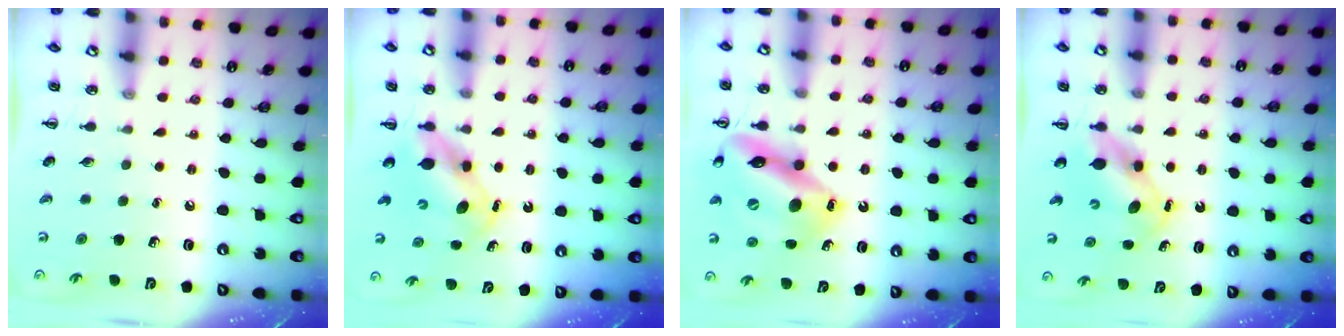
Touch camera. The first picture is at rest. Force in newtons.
{"total": 5.8, "press": 5.8, "slide": 0.6}
{"total": 18.6, "press": 17.9, "slide": 5.1}
{"total": 6.0, "press": 5.9, "slide": 0.7}